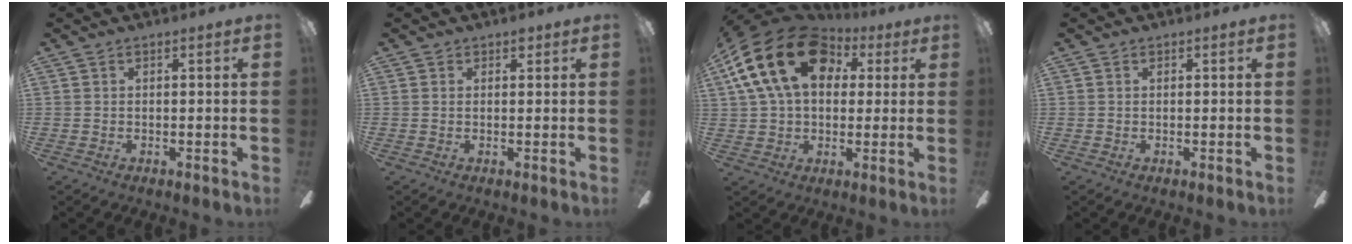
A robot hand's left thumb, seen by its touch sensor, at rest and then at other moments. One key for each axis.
{"total": 1.2, "fx": 0.9, "fy": 0.8, "fz": 0.3, "tx": 0.001, "ty": 0.001, "tz": 0.013}
{"total": 20.2, "fx": 6.6, "fy": 13.8, "fz": 13.2, "tx": -0.259, "ty": -0.010, "tz": 0.115}
{"total": 0.0}